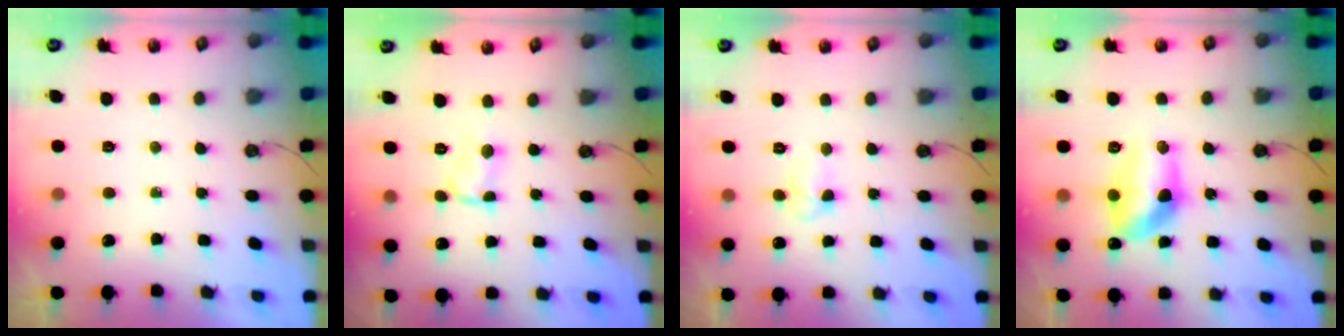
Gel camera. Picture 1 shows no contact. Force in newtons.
{"total": 1.9, "press": 1.9, "slide": 0.0}
{"total": 4.0, "press": 3.1, "slide": 2.4}
{"total": 12.3, "press": 12.2, "slide": 1.1}